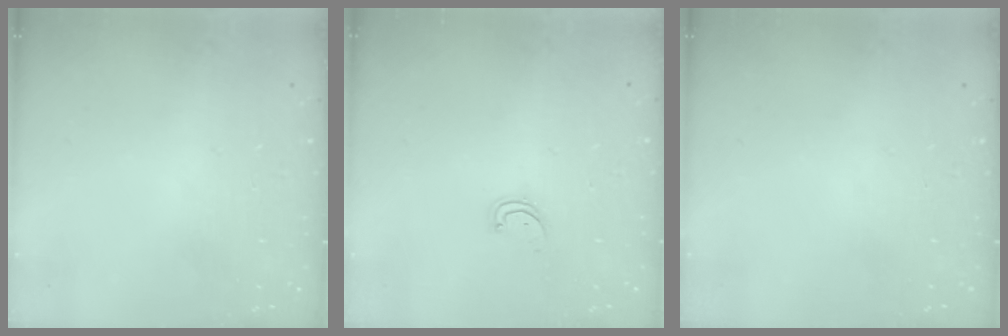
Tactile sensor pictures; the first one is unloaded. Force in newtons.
{"total": 2.3, "press": 2.3, "slide": 0.1}
{"total": 0.0}